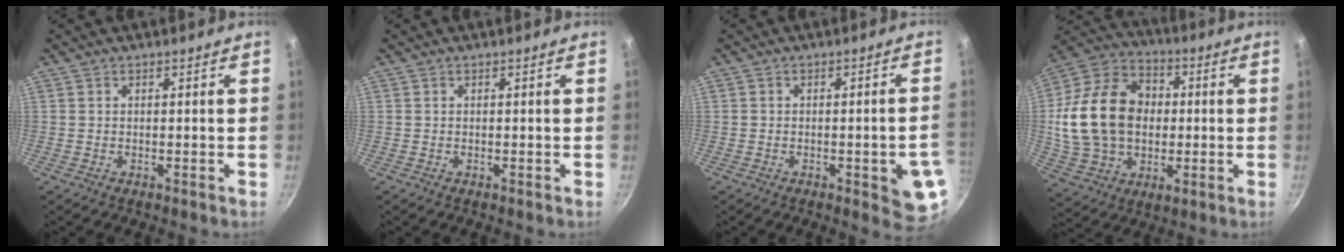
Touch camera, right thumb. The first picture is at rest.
{"total": 0.0}
{"total": 8.4, "force": [-2.2, 2.5, 7.7], "torque": [-0.071, 0.008, -0.024]}
{"total": 21.8, "force": [1.1, 16.1, 14.6], "torque": [-0.254, 0.024, 0.022]}